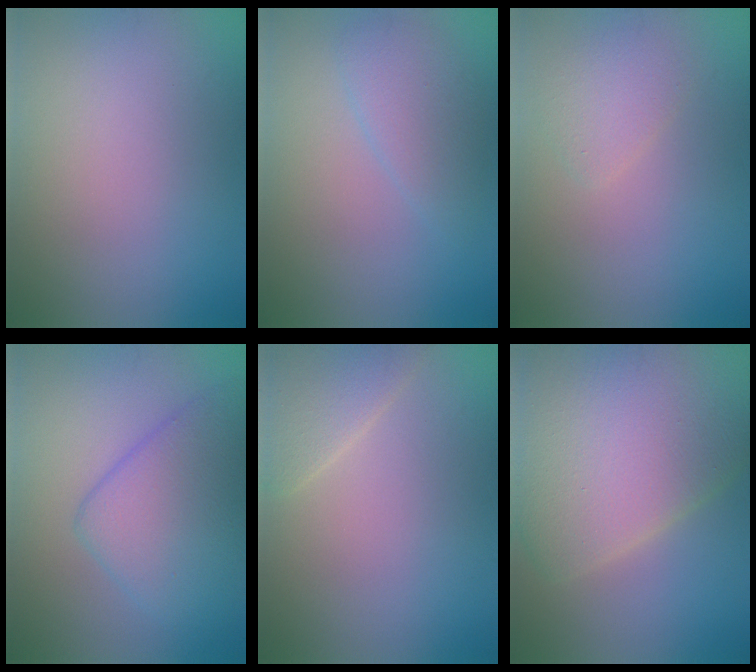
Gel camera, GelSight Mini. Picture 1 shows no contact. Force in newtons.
{"total": 2.5, "press": 2.5, "slide": 0.2}
{"total": 1.8, "press": 1.8, "slide": 0.2}
{"total": 6.7, "press": 6.7, "slide": 0.2}
{"total": 2.5, "press": 2.5, "slide": 0.2}
{"total": 12.1, "press": 12.0, "slide": 1.0}